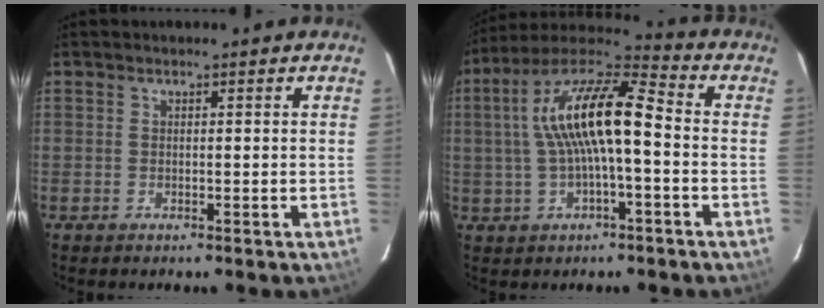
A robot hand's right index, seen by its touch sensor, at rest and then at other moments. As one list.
[{"total": 14.8, "force": [0.1, 4.0, 14.3], "torque": [-0.265, 0.024, -0.004]}]